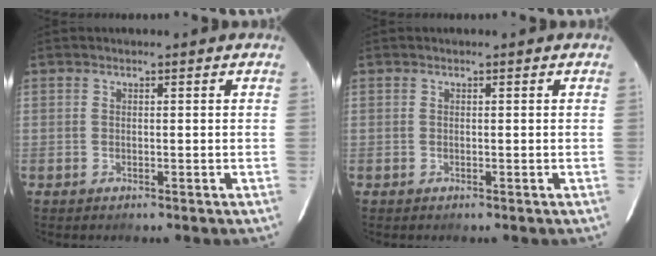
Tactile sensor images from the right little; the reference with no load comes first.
{"total": 0.0}